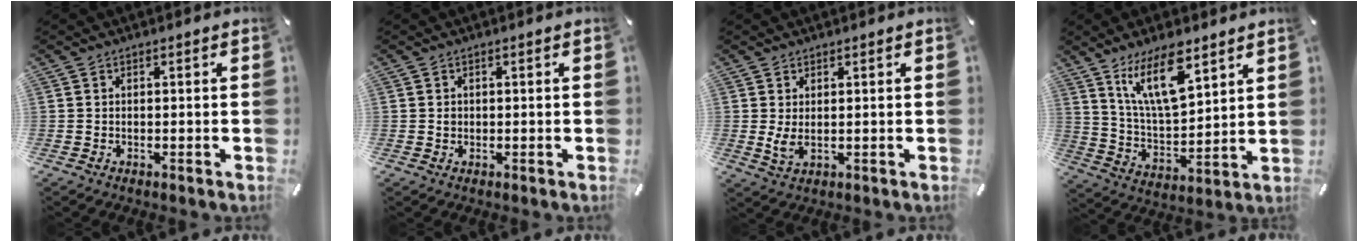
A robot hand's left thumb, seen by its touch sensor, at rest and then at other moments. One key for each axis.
{"total": 0.8, "fx": 0.0, "fy": 0.8, "fz": 0.3, "tx": -0.004, "ty": 0.004, "tz": -0.001}
{"total": 3.7, "fx": 0.5, "fy": 1.8, "fz": 3.3, "tx": -0.075, "ty": -0.010, "tz": 0.004}
{"total": 15.5, "fx": 9.8, "fy": 6.2, "fz": 10.3, "tx": -0.210, "ty": -0.036, "tz": 0.168}